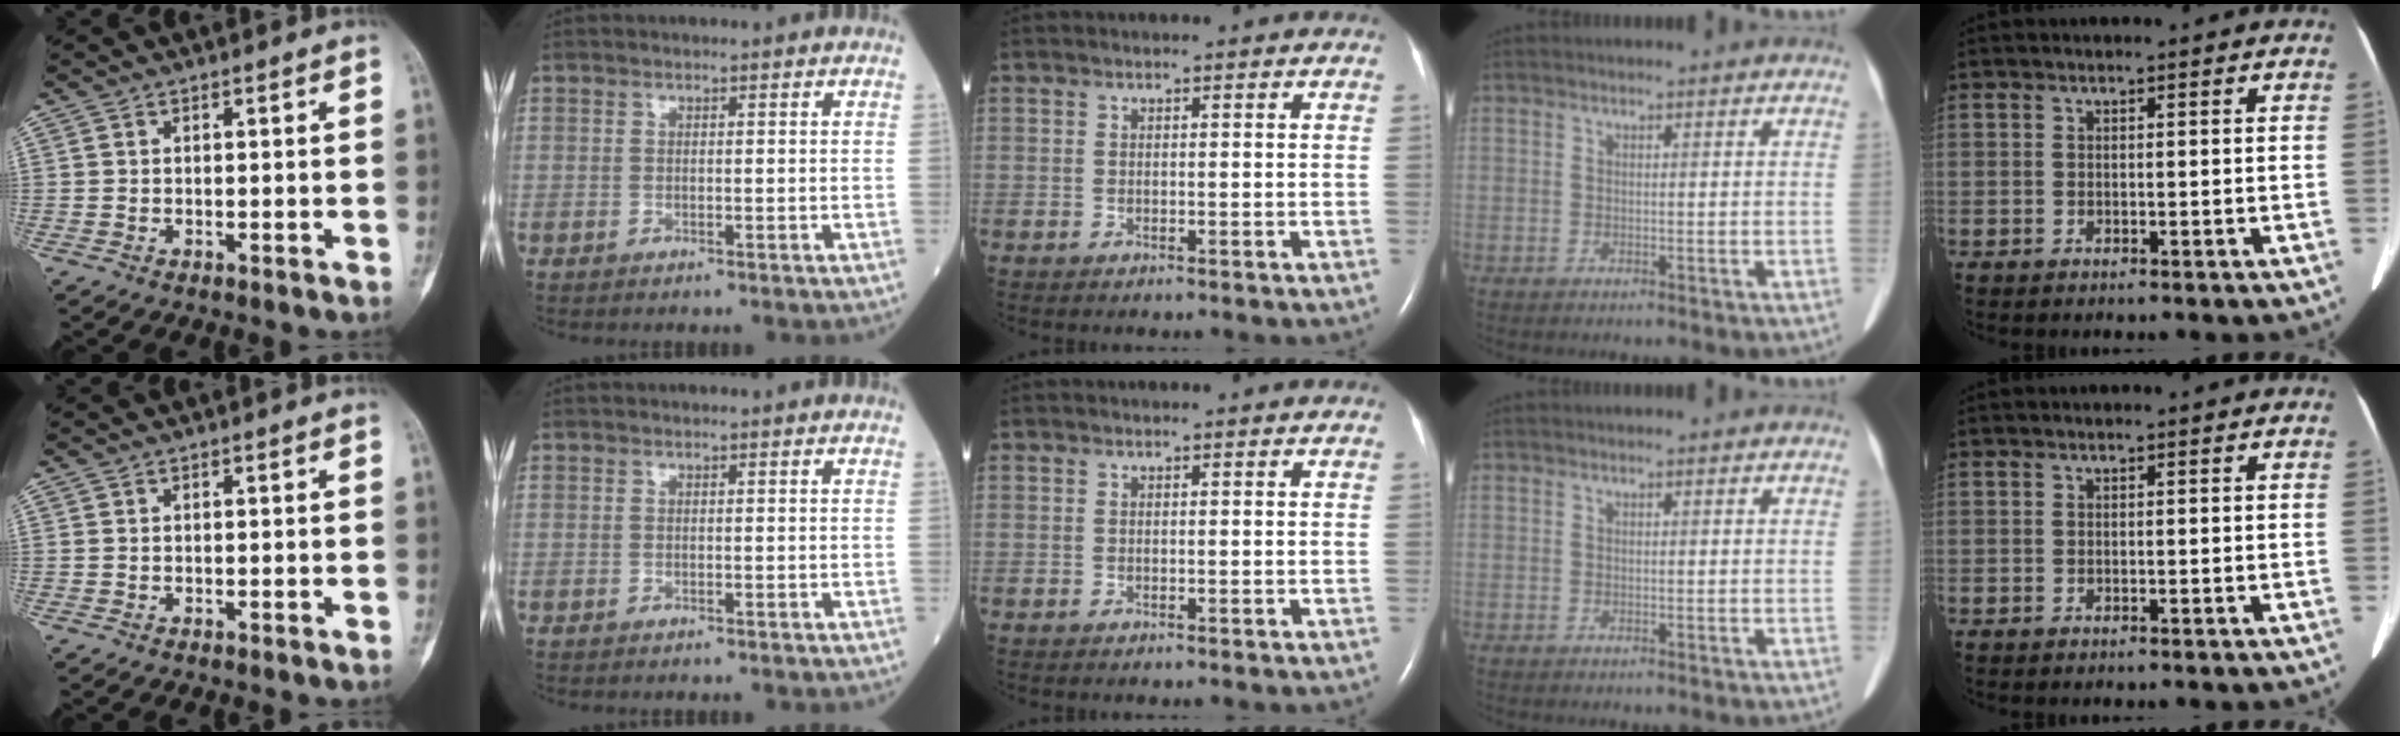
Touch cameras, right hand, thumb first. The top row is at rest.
{}